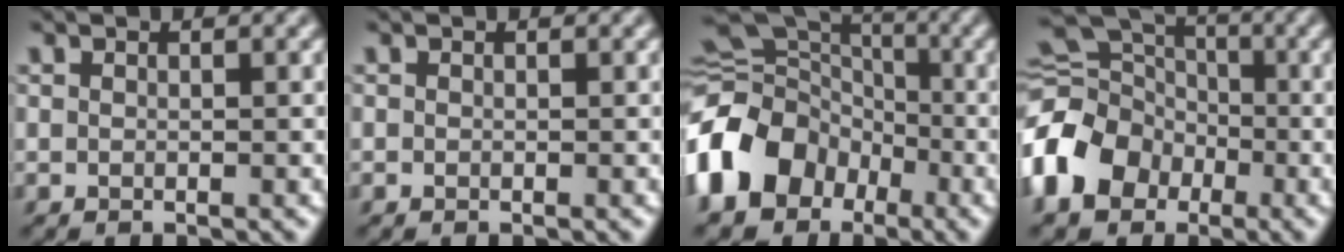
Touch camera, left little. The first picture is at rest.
{"total": 0.0}
{"total": 12.4, "force": [-5.4, 9.8, 5.4], "torque": [-0.119, -0.004, -0.122]}
{"total": 11.1, "force": [-4.0, 8.7, 5.6], "torque": [-0.128, -0.011, -0.096]}